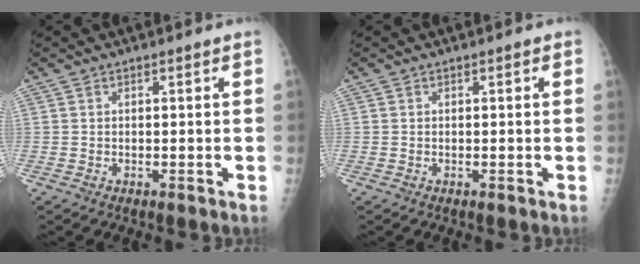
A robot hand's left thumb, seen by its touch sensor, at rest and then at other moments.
{"total": 0.0}